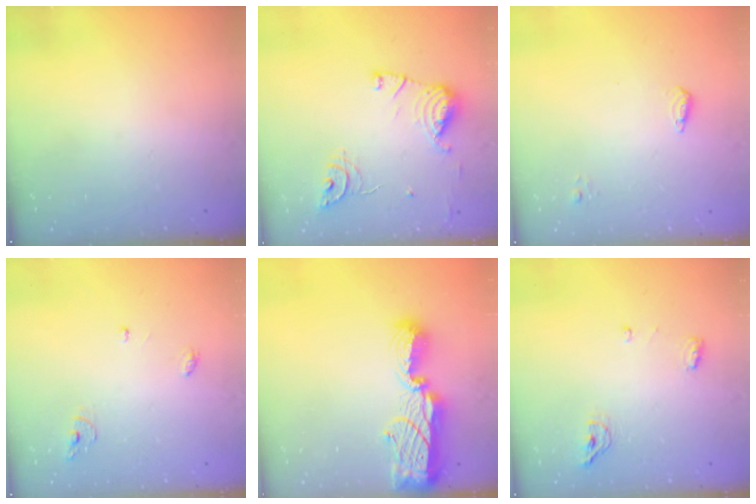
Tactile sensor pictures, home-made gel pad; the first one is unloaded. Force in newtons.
{"total": 13.7, "press": 13.6, "slide": 1.5}
{"total": 5.2, "press": 5.1, "slide": 1.0}
{"total": 3.9, "press": 3.9, "slide": 0.2}
{"total": 14.1, "press": 14.1, "slide": 0.7}
{"total": 5.4, "press": 5.3, "slide": 1.1}